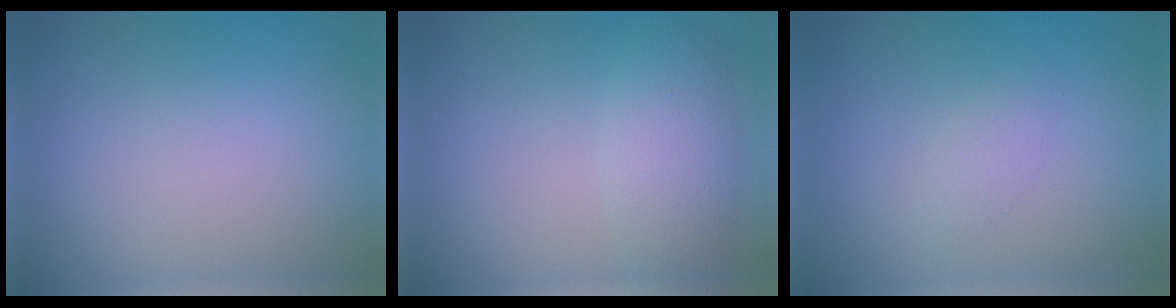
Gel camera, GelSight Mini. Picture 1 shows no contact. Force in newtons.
{"total": 3.2, "press": 3.2, "slide": 0.1}
{"total": 1.2, "press": 1.2, "slide": 0.1}